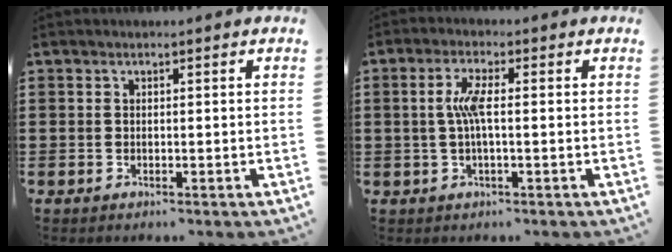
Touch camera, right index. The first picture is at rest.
{"total": 4.4, "force": [0.0, 0.9, 4.4], "torque": [-0.096, -0.002, -0.008]}